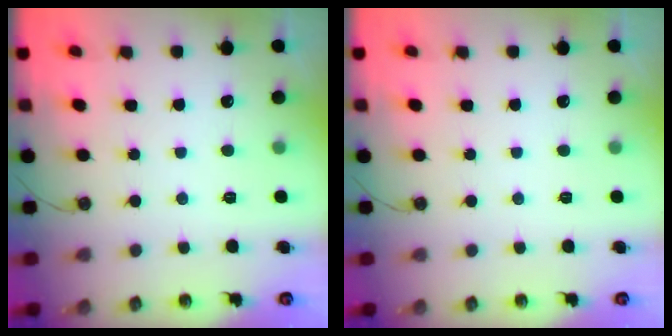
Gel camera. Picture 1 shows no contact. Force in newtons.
{"total": 0.0}